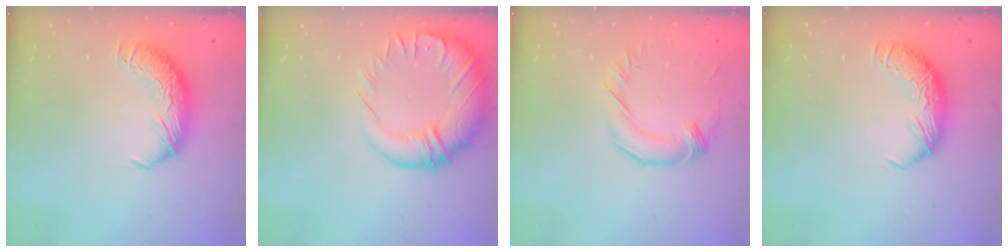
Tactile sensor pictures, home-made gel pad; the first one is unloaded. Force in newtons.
{"total": 6.3, "press": 4.5, "slide": 4.4}
{"total": 1.6, "press": 1.6, "slide": 0.3}
{"total": 0.0}